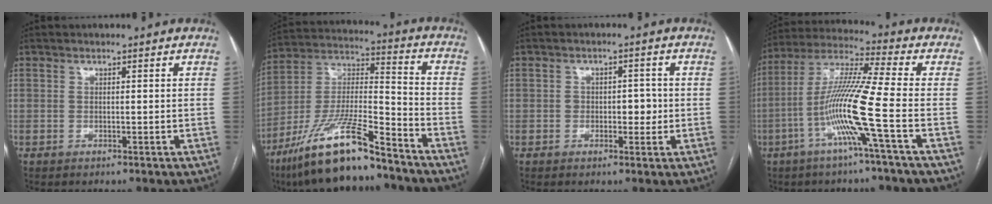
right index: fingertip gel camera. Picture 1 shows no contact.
{"total": 18.1, "force": [-13.2, 2.5, 12.2], "torque": [-0.251, -0.017, -0.238]}
{"total": 3.4, "force": [-0.4, 2.2, 2.6], "torque": [-0.031, 0.010, -0.003]}
{"total": 12.9, "force": [-4.3, -1.8, 12.0], "torque": [-0.240, -0.001, -0.092]}